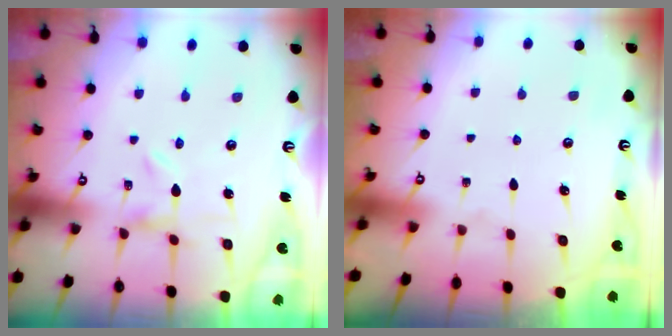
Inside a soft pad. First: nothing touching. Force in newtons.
{"total": 1.6, "press": 1.6, "slide": 0.2}